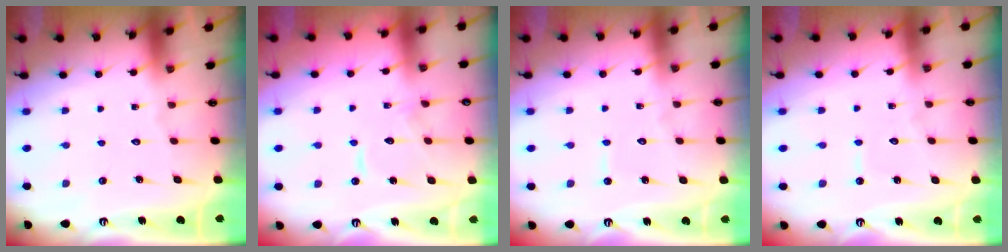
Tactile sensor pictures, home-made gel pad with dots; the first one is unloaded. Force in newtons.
{"total": 7.8, "press": 7.8, "slide": 0.6}
{"total": 3.7, "press": 3.7, "slide": 0.3}
{"total": 2.6, "press": 2.6, "slide": 0.3}